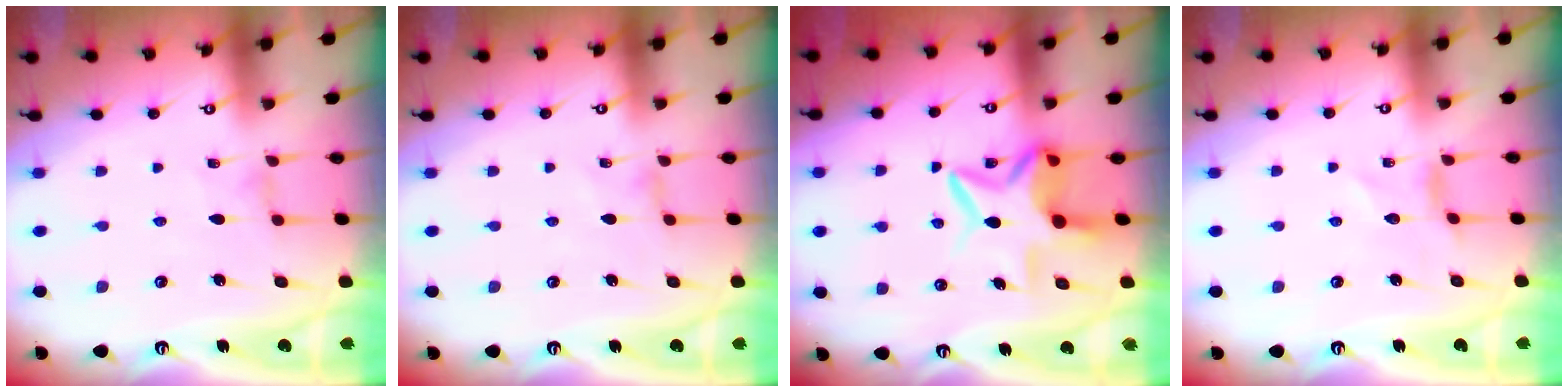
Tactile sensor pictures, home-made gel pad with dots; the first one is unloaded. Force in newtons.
{"total": 0.6, "press": 0.5, "slide": 0.2}
{"total": 8.8, "press": 8.7, "slide": 0.9}
{"total": 1.7, "press": 1.7, "slide": 0.1}